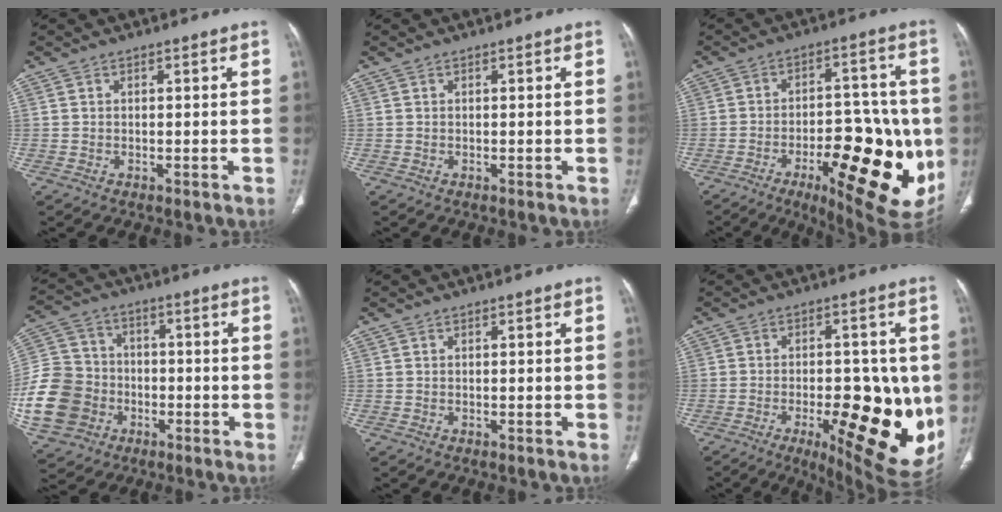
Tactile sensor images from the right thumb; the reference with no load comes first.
{"total": 0.0}
{"total": 24.3, "force": [-7.1, 9.5, 21.2], "torque": [-0.228, 0.012, -0.078]}
{"total": 17.9, "force": [-5.1, 15.1, 8.2], "torque": [-0.178, 0.029, -0.086]}
{"total": 0.0}
{"total": 21.1, "force": [-4.8, 8.2, 18.9], "torque": [-0.204, -0.013, -0.040]}